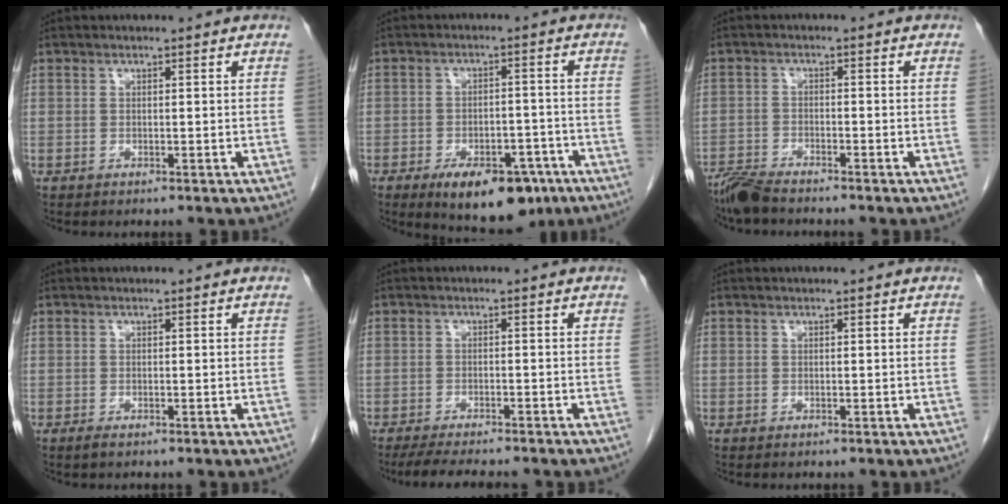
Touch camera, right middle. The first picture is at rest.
{"total": 12.3, "force": [-7.8, 5.6, 7.6], "torque": [-0.096, 0.003, -0.110]}
{"total": 4.2, "force": [-3.9, 0.2, 1.4], "torque": [-0.025, -0.016, -0.077]}
{"total": 0.8, "force": [-0.6, 0.2, 0.5], "torque": [-0.013, -0.002, -0.008]}
{"total": 8.4, "force": [-7.1, 1.2, 4.2], "torque": [-0.061, -0.015, -0.105]}
{"total": 0.0}